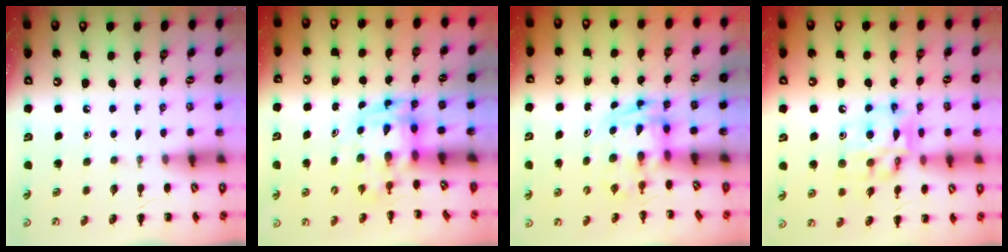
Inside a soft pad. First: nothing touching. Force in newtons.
{"total": 3.6, "press": 3.5, "slide": 0.7}
{"total": 2.7, "press": 2.6, "slide": 0.5}
{"total": 13.2, "press": 12.9, "slide": 2.7}